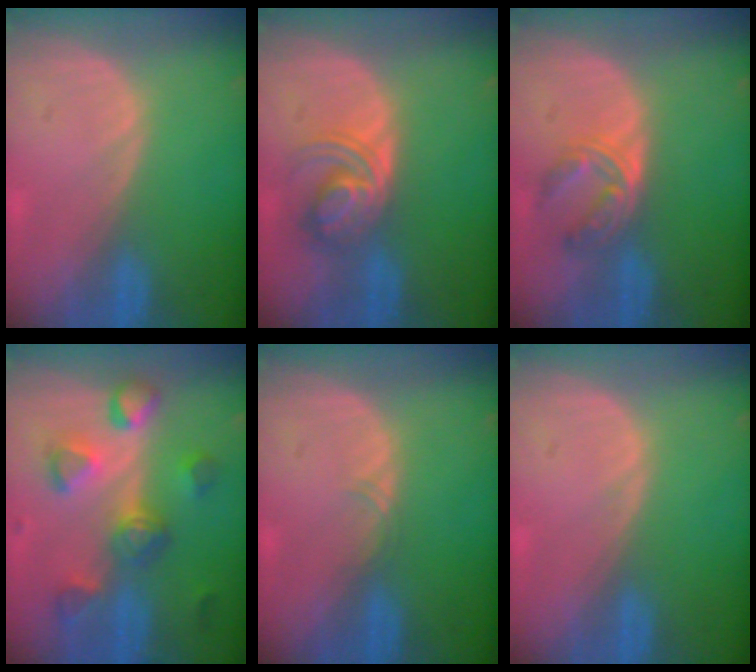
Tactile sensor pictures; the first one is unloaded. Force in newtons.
{"total": 5.6, "press": 5.5, "slide": 0.8}
{"total": 5.6, "press": 4.7, "slide": 3.0}
{"total": 8.2, "press": 8.0, "slide": 1.9}
{"total": 0.9, "press": 0.8, "slide": 0.2}
{"total": 0.5, "press": 0.1, "slide": 0.5}